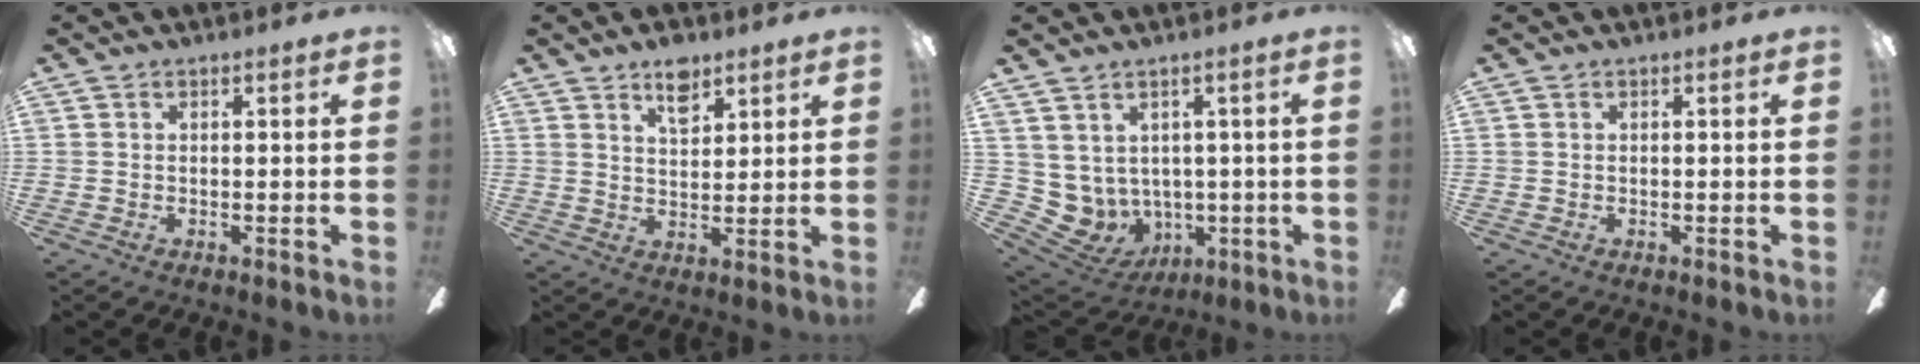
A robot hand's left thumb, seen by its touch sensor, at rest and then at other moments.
{"total": 7.0, "force": [4.8, 3.4, 3.9], "torque": [-0.056, -0.015, 0.083]}
{"total": 5.8, "force": [1.8, 5.4, 1.3], "torque": [-0.076, -0.027, 0.040]}
{"total": 0.0}